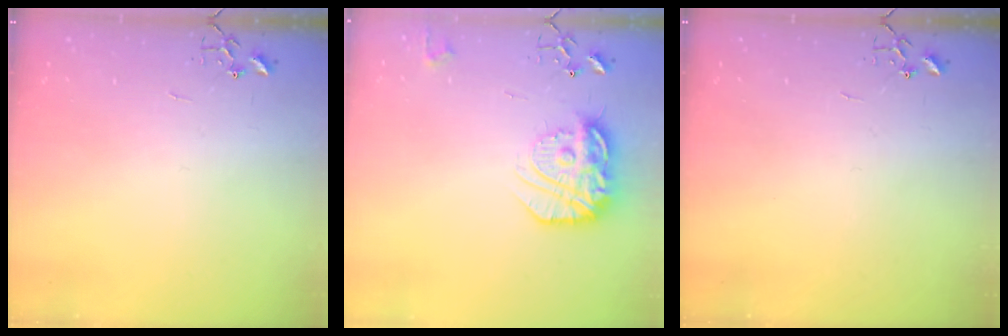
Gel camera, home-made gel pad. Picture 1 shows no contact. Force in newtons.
{"total": 18.7, "press": 18.6, "slide": 1.6}
{"total": 0.0}